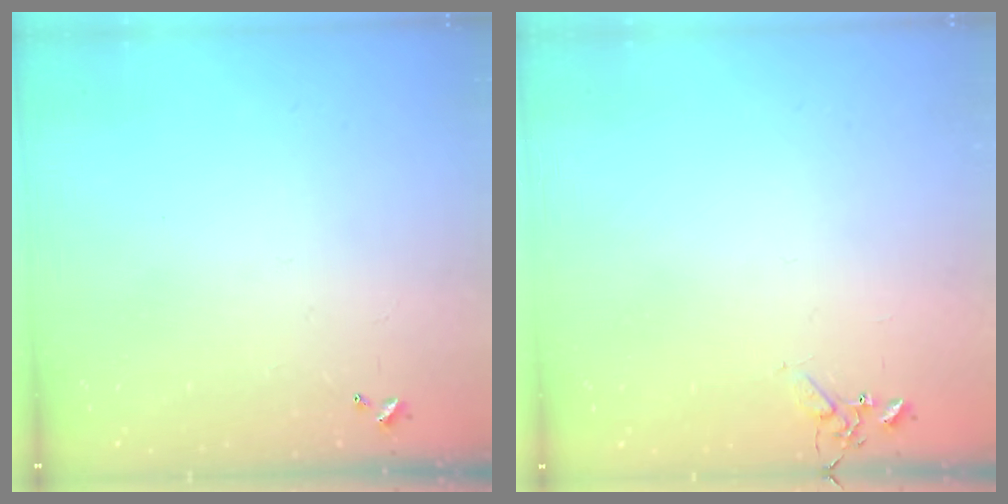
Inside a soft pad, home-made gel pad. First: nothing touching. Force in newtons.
{"total": 4.7, "press": 4.6, "slide": 0.6}